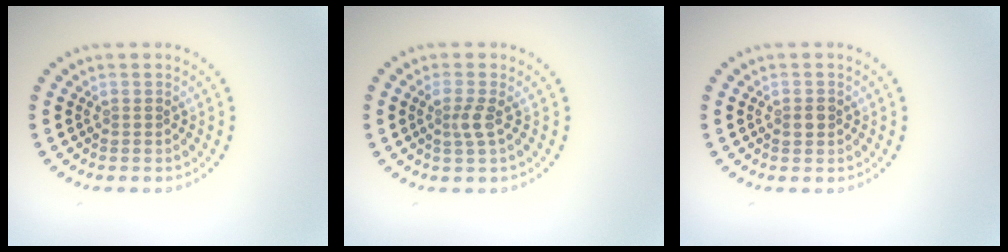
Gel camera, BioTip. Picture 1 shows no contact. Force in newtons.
{"total": 1.7, "press": 1.3, "slide": 1.1}
{"total": 1.1, "press": 1.1, "slide": 0.2}